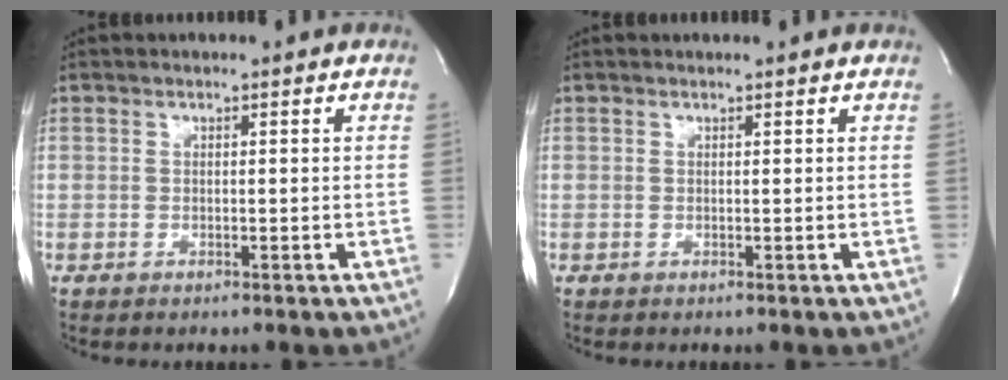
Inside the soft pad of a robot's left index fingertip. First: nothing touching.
{"total": 1.6, "force": [1.6, 0.0, 0.3], "torque": [-0.012, 0.005, 0.017]}